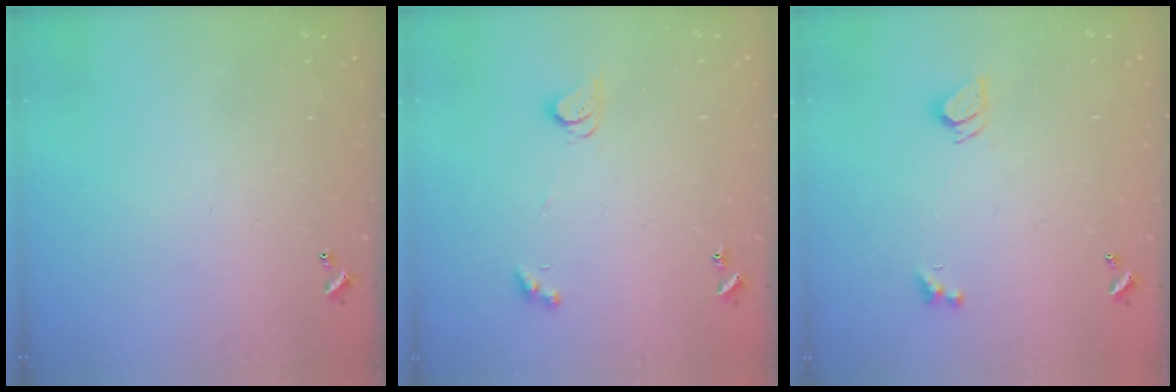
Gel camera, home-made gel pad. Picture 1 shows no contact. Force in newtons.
{"total": 2.5, "press": 2.5, "slide": 0.4}
{"total": 2.2, "press": 2.2, "slide": 0.3}